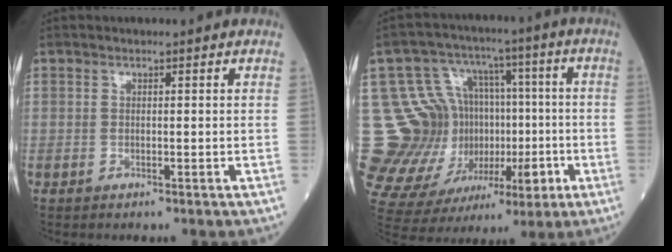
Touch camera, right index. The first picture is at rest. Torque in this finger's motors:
{"motor_torque": [-0.13, 0.03, -0.06, -0.08]}